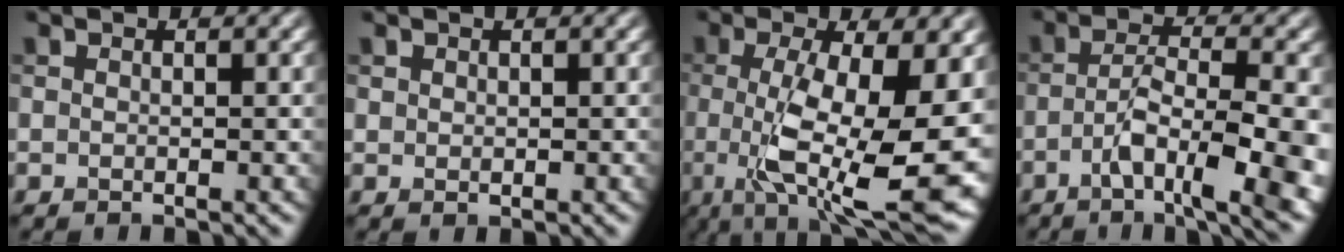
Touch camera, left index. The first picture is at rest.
{"total": 0.6, "force": [0.3, 0.4, 0.2], "torque": [-0.007, -0.002, 0.011]}
{"total": 12.9, "force": [-1.9, 4.2, 12.1], "torque": [-0.208, -0.031, -0.023]}
{"total": 8.9, "force": [-3.4, 2.5, 7.9], "torque": [-0.132, -0.002, -0.057]}